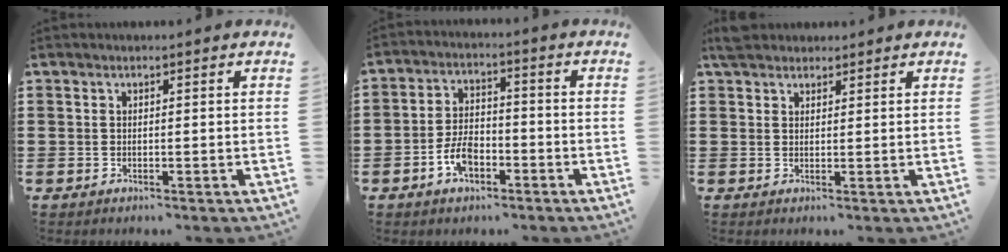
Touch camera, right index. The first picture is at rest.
{"total": 5.5, "force": [-2.7, 3.1, 3.5], "torque": [-0.081, 0.002, -0.052]}
{"total": 2.4, "force": [2.1, 1.1, 0.6], "torque": [-0.017, 0.005, 0.041]}